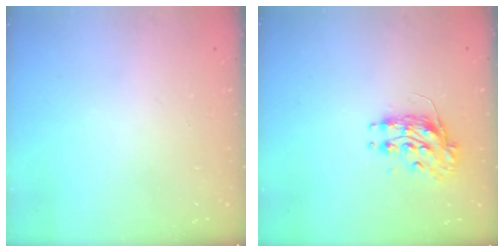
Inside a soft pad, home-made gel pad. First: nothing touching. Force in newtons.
{"total": 8.3, "press": 8.3, "slide": 0.2}